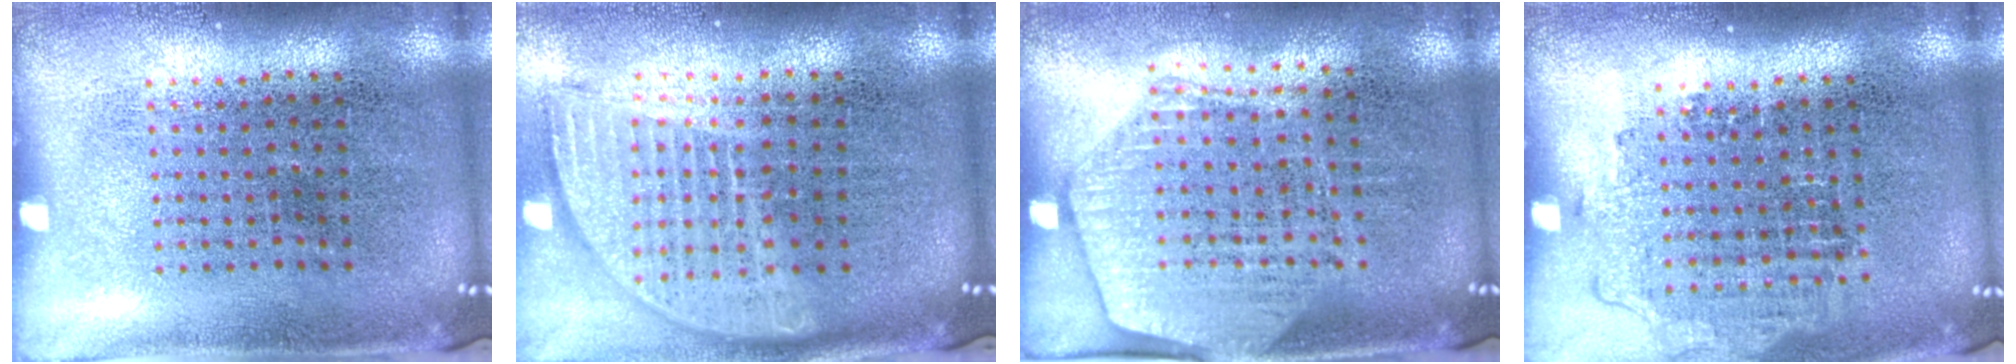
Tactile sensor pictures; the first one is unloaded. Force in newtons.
{"total": 1.8, "press": 1.5, "slide": 1.0}
{"total": 1.7, "press": 1.5, "slide": 0.8}
{"total": 1.2, "press": 1.1, "slide": 0.5}